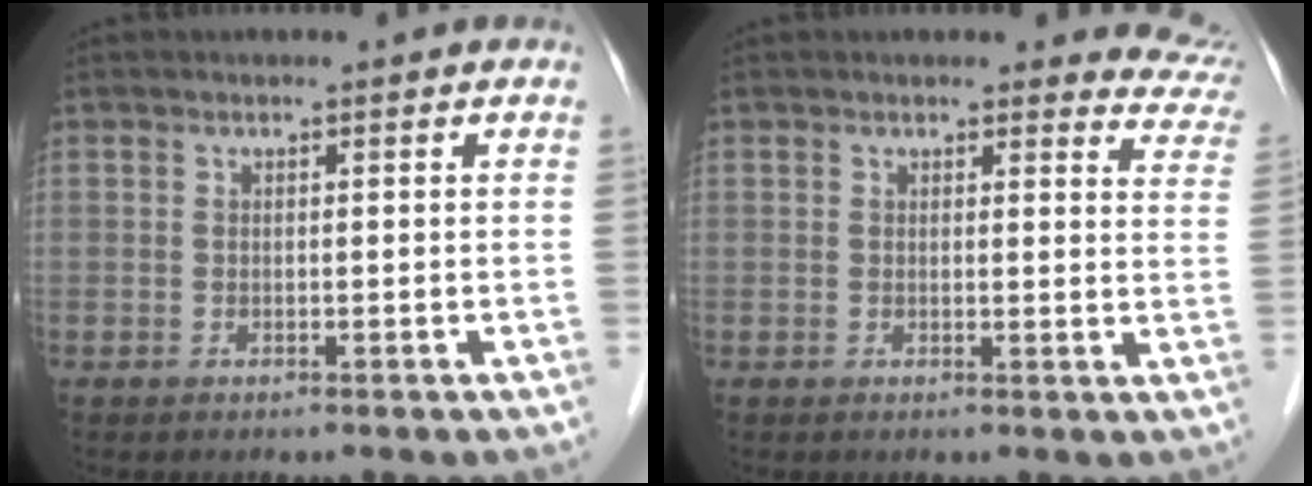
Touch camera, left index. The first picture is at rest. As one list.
[{"total": 8.8, "force": [8.4, 2.5, 0.8], "torque": [0.038, -0.032, 0.047]}]